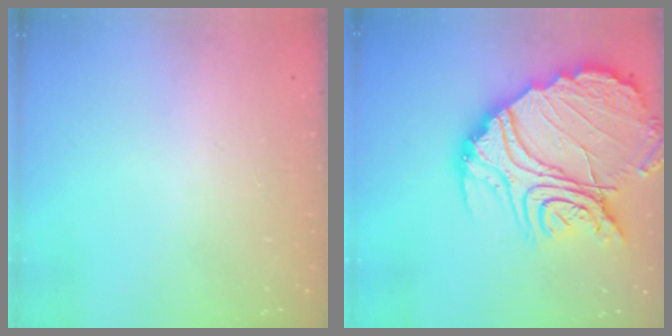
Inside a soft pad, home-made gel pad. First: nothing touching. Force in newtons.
{"total": 27.7, "press": 27.6, "slide": 2.4}